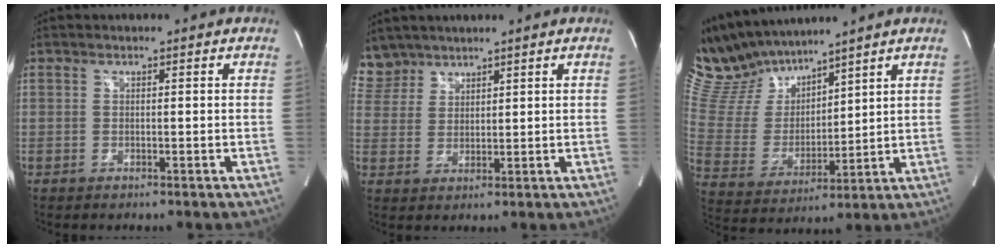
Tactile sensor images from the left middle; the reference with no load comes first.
{"total": 5.2, "force": [4.6, 2.4, -0.5], "torque": [0.012, 0.009, 0.100]}
{"total": 12.9, "force": [11.9, 3.3, 3.7], "torque": [-0.096, 0.013, 0.251]}